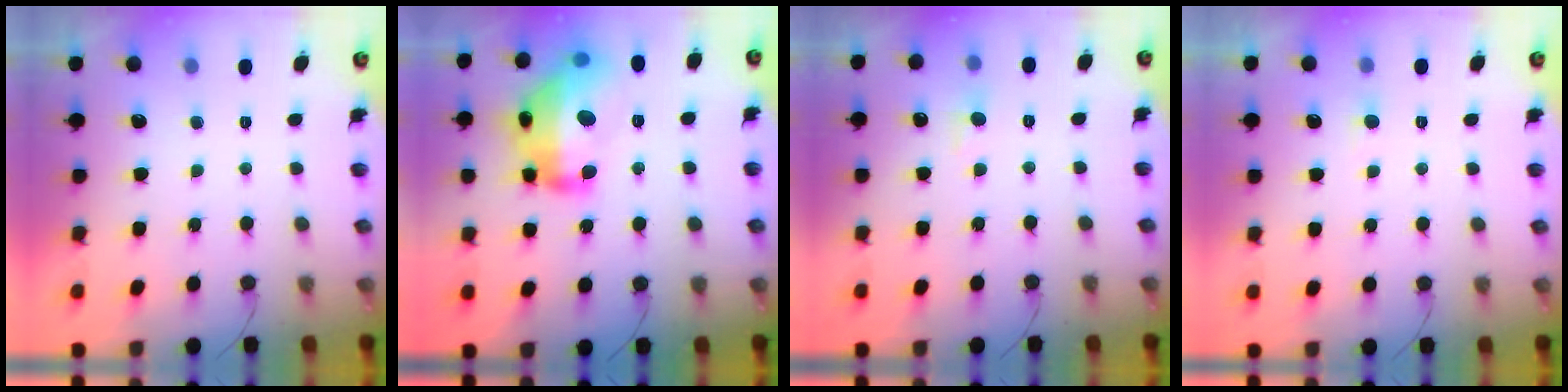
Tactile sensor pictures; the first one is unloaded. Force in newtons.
{"total": 22.0, "press": 22.0, "slide": 1.3}
{"total": 6.3, "press": 6.3, "slide": 0.9}
{"total": 2.6, "press": 2.6, "slide": 0.2}